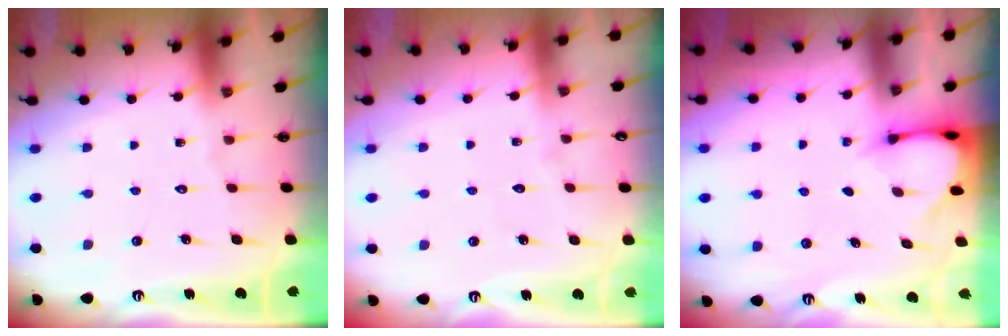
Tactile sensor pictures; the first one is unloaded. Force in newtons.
{"total": 1.8, "press": 1.8, "slide": 0.1}
{"total": 3.0, "press": 3.0, "slide": 0.2}